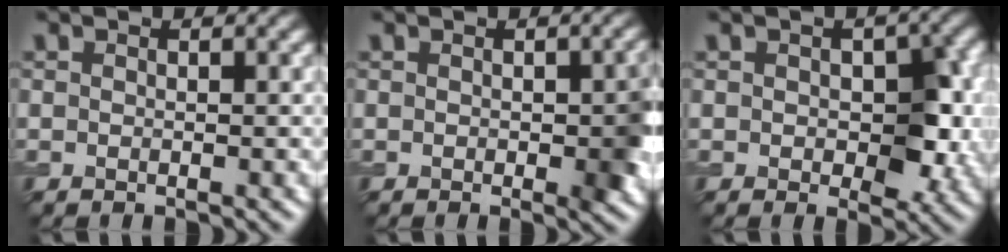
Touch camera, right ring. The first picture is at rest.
{"total": 3.1, "force": [-0.4, 0.9, 2.9], "torque": [-0.035, -0.002, -0.004]}
{"total": 5.3, "force": [0.0, 3.1, 4.3], "torque": [-0.055, -0.005, 0.003]}